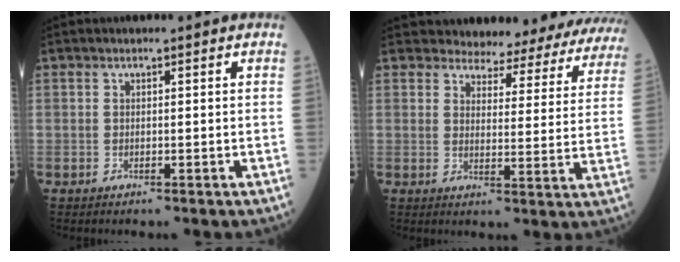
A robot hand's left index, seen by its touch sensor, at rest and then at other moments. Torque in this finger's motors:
{"motor_torque": [0.65, -0.64, 0.30, 0.08]}